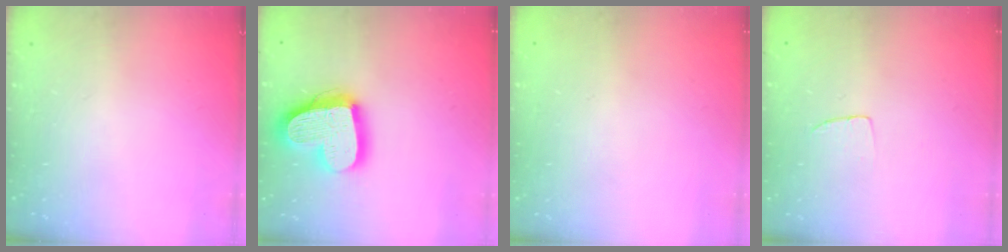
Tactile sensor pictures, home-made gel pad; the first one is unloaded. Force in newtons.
{"total": 20.5, "press": 20.4, "slide": 1.8}
{"total": 0.0}
{"total": 3.8, "press": 3.7, "slide": 0.2}